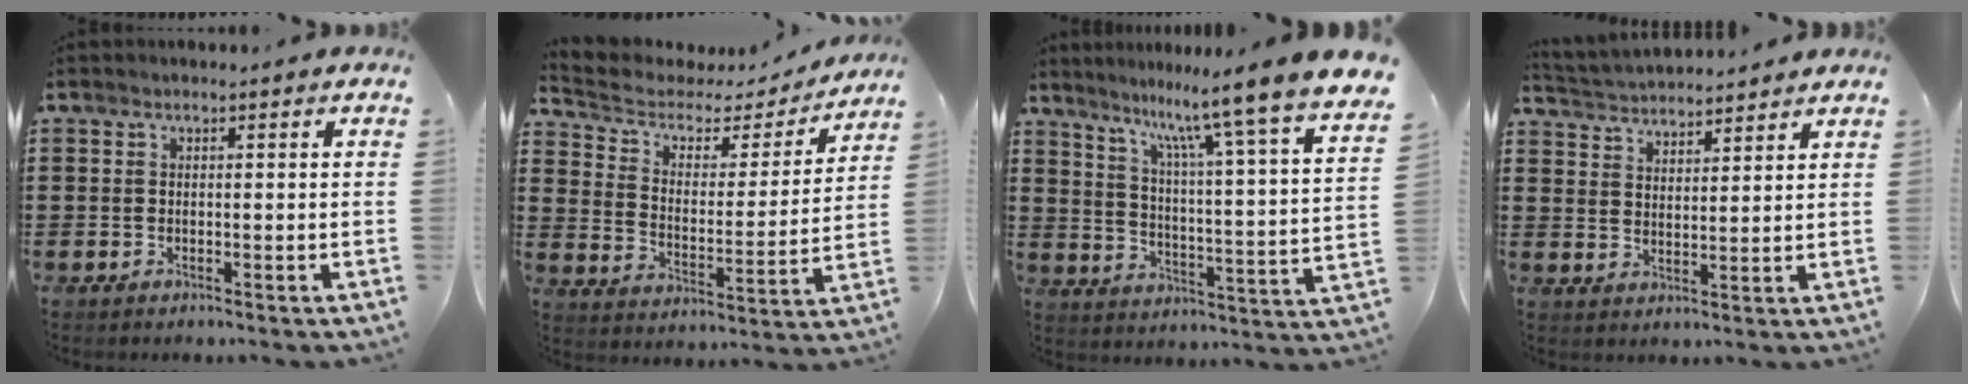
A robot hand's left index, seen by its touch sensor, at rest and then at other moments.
{"total": 3.9, "force": [2.8, 2.3, 1.3], "torque": [-0.051, -0.016, 0.038]}
{"total": 10.0, "force": [8.5, -1.9, 5.0], "torque": [-0.107, -0.085, 0.125]}
{"total": 3.3, "force": [3.2, 0.4, -0.3], "torque": [-0.011, -0.016, 0.057]}